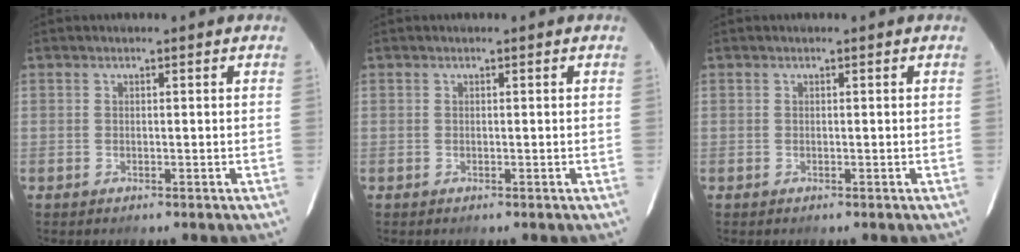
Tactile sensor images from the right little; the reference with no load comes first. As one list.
[{"total": 0.0}, {"total": 0.0}]